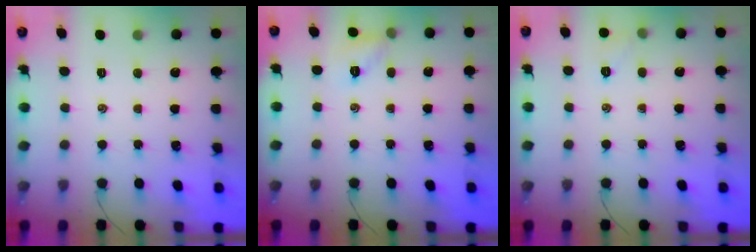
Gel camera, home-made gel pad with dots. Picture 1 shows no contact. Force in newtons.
{"total": 6.3, "press": 6.2, "slide": 0.7}
{"total": 4.7, "press": 4.5, "slide": 1.1}